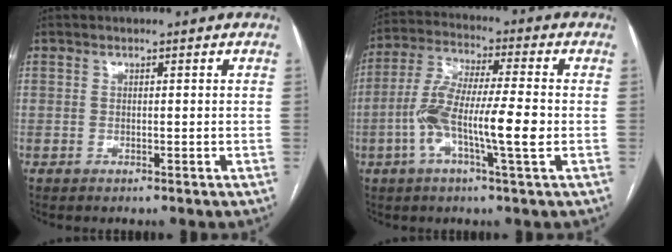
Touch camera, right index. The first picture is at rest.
{"total": 12.2, "force": [-2.6, 1.0, 11.8], "torque": [-0.232, 0.008, -0.056]}